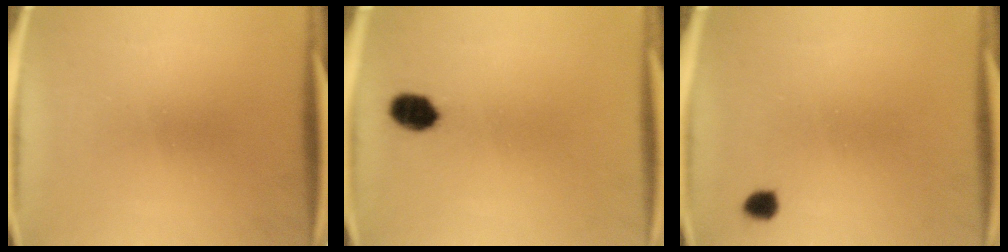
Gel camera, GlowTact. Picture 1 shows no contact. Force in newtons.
{"total": 5.1}
{"total": 1.9}